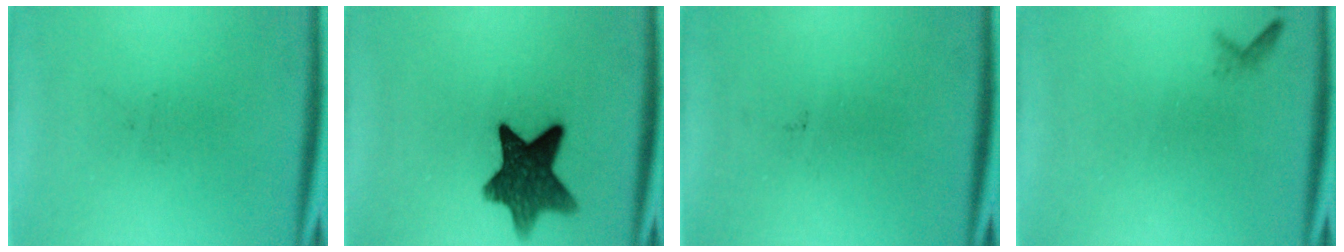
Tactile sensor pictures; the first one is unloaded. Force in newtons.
{"total": 11.0}
{"total": 0.0}
{"total": 0.6}